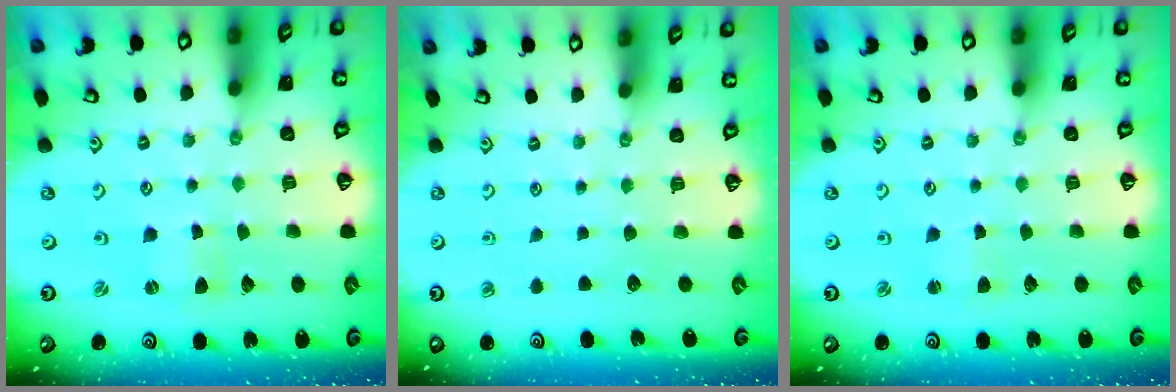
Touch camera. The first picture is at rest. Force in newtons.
{"total": 0.0}
{"total": 2.1, "press": 2.0, "slide": 0.3}